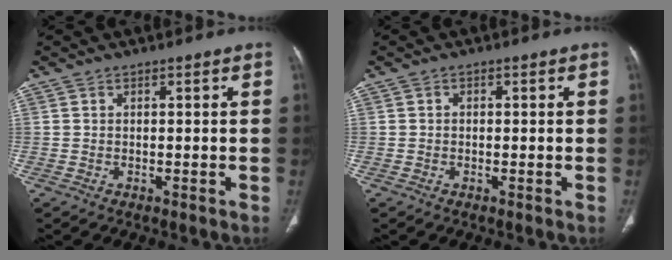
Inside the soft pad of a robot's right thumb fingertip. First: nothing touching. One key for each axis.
{"total": 0.6, "fx": 0.0, "fy": 0.5, "fz": 0.3, "tx": 0.000, "ty": 0.002, "tz": -0.002}